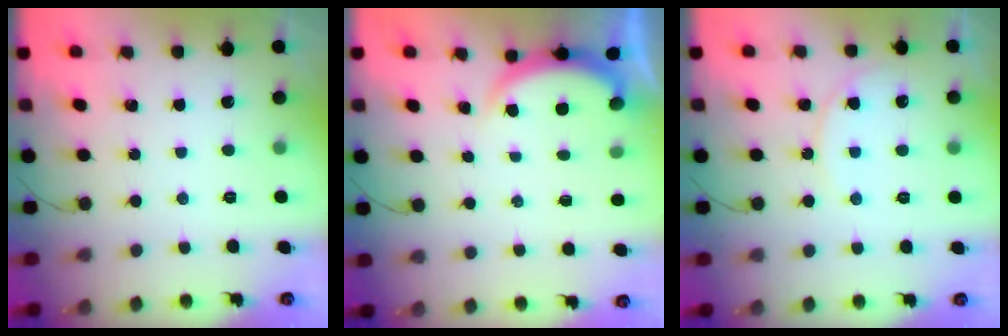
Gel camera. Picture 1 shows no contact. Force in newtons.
{"total": 1.8, "press": 1.8, "slide": 0.5}
{"total": 8.6, "press": 8.6, "slide": 0.4}